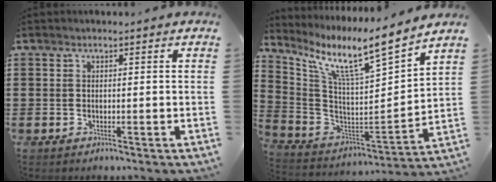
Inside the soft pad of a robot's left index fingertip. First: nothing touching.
{"total": 10.4, "force": [7.6, 0.9, 7.0], "torque": [-0.159, -0.058, 0.117]}